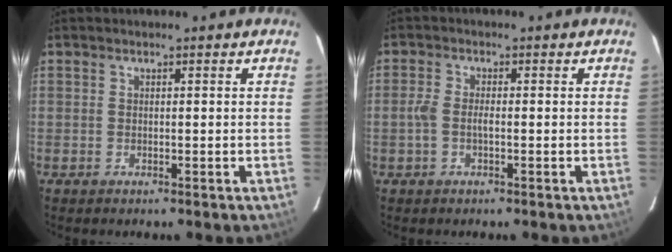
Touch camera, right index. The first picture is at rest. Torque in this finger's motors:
{"motor_torque": [0.38, -0.12, 0.34, 0.07]}